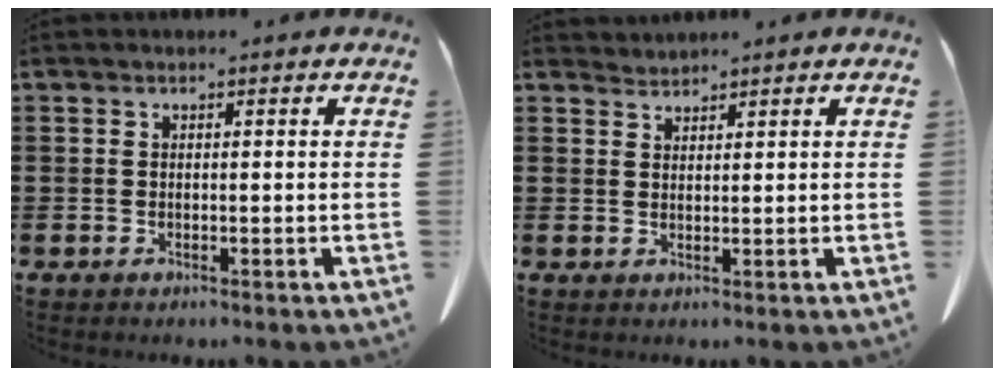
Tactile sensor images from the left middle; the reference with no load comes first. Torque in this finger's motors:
{"motor_torque": [-0.21, 0.19, -0.03, -0.02]}